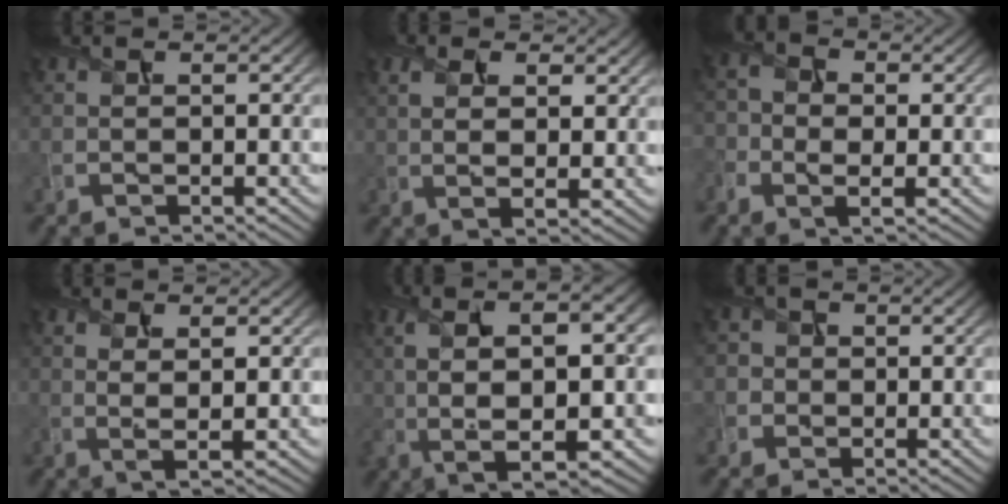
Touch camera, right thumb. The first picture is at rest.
{"total": 5.3, "force": [1.9, 2.3, 4.4], "torque": [-0.089, -0.005, 0.033]}
{"total": 4.2, "force": [-1.3, 2.8, 2.9], "torque": [-0.064, -0.005, -0.027]}
{"total": 2.6, "force": [0.7, 0.8, 2.4], "torque": [-0.055, -0.004, 0.016]}
{"total": 12.0, "force": [1.0, 4.0, 11.3], "torque": [-0.225, 0.002, 0.020]}
{"total": 3.0, "force": [0.0, 3.0, 0.5], "torque": [-0.009, 0.006, -0.024]}